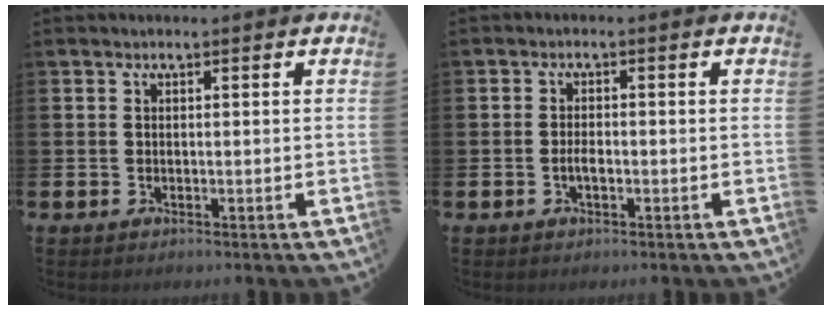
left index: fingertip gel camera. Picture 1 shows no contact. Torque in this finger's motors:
{"motor_torque": [0.42, 0.24, 0.03, 0.02]}